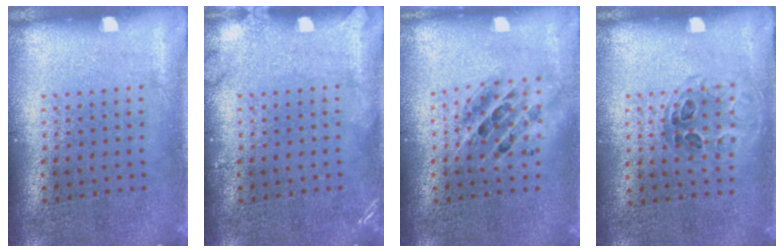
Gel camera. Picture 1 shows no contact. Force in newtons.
{"total": 1.3, "press": 1.3, "slide": 0.2}
{"total": 1.4, "press": 1.2, "slide": 0.7}
{"total": 1.0, "press": 0.7, "slide": 0.6}